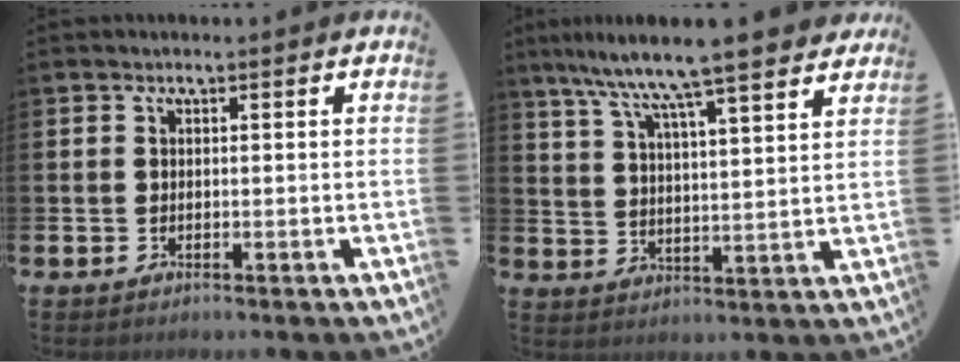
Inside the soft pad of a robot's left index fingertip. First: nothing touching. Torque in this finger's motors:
{"motor_torque": [0.56, -0.64, 1.05, 0.21]}